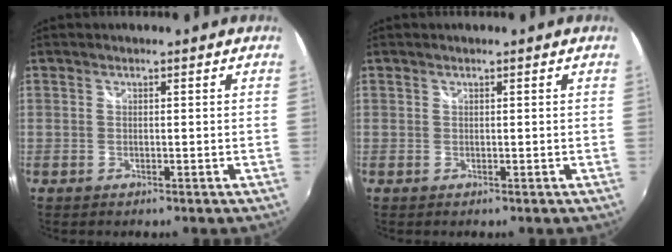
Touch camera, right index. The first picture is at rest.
{"total": 0.0}